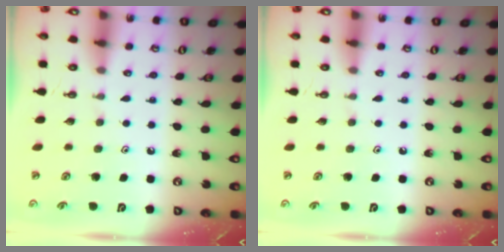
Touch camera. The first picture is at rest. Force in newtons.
{"total": 0.0}